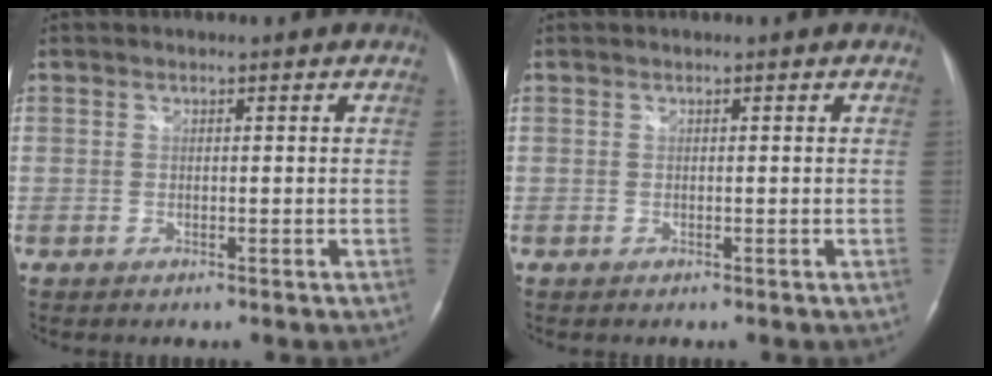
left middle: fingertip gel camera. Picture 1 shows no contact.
{"total": 0.0}